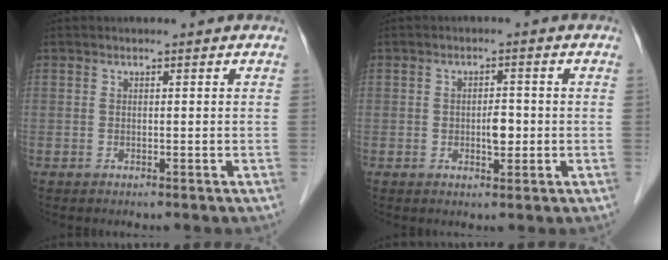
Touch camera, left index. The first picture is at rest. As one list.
[{"total": 2.8, "force": [-0.4, 1.4, 2.4], "torque": [-0.037, 0.003, -0.003]}]